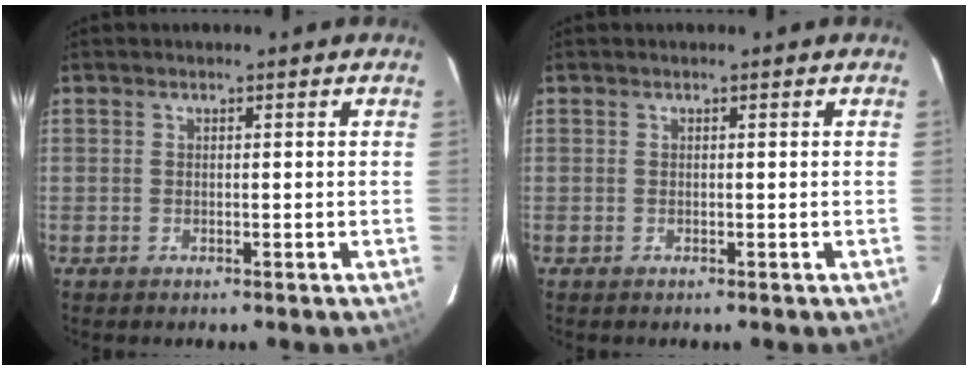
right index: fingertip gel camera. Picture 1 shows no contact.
{"total": 0.0}